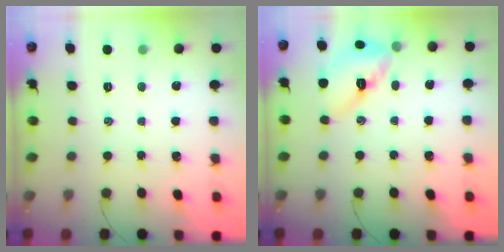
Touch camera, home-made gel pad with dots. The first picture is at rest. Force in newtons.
{"total": 12.3, "press": 12.2, "slide": 1.6}